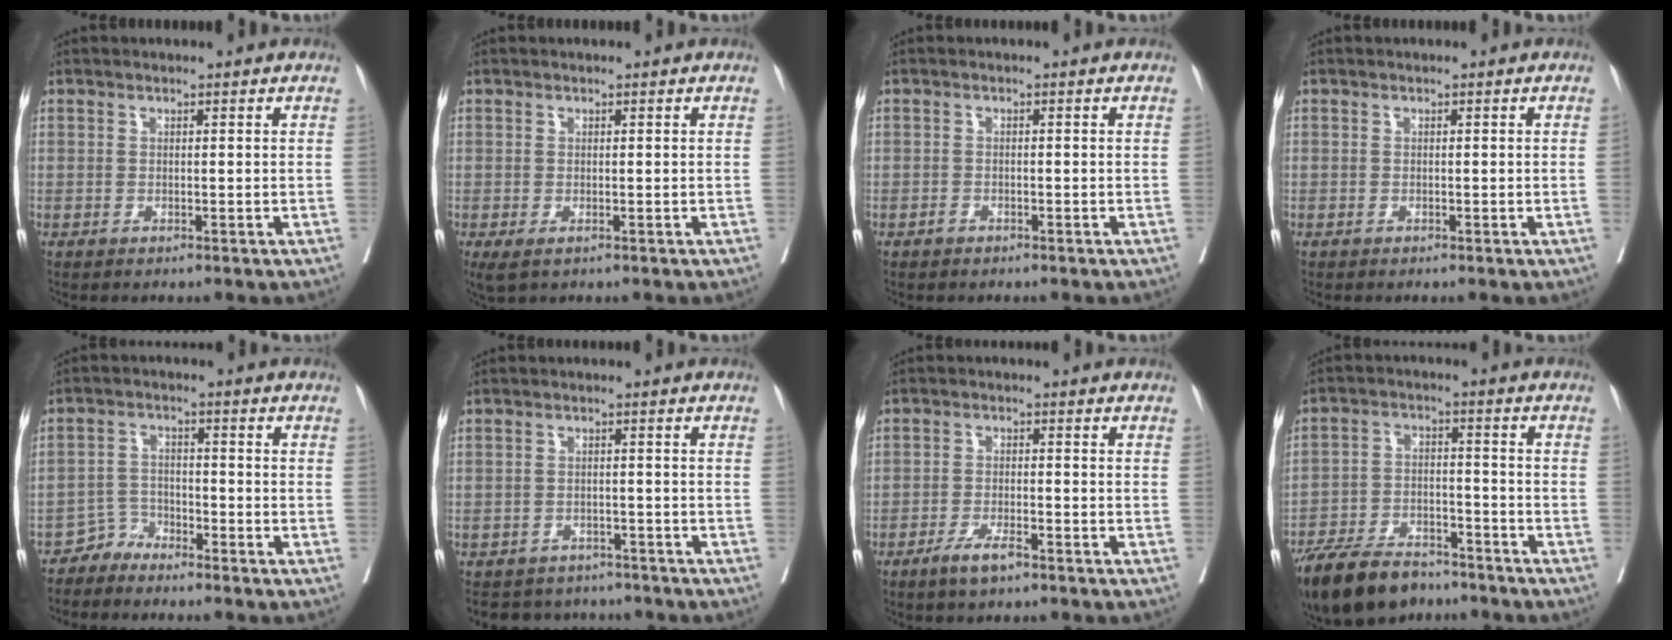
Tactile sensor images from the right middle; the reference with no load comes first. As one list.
[{"total": 2.3, "force": [-1.0, 1.0, 1.8], "torque": [-0.025, -0.006, -0.011]}, {"total": 0.7, "force": [-0.6, 0.4, 0.1], "torque": [0.000, 0.003, -0.011]}, {"total": 0.0}, {"total": 2.9, "force": [-2.7, 0.9, -0.7], "torque": [0.024, 0.000, -0.052]}, {"total": 7.7, "force": [-7.0, 3.1, 0.6], "torque": [-0.003, 0.013, -0.088]}, {"total": 3.9, "force": [-2.7, 0.8, 2.7], "torque": [-0.051, -0.001, -0.050]}, {"total": 13.7, "force": [-11.4, 5.3, 5.5], "torque": [-0.088, 0.004, -0.188]}]